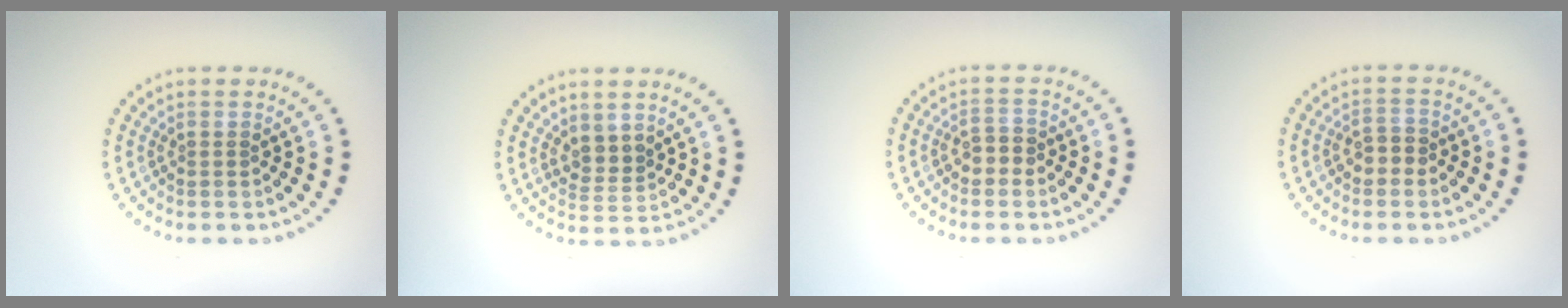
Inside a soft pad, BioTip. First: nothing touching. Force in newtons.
{"total": 1.9, "press": 1.3, "slide": 1.4}
{"total": 1.7, "press": 1.7, "slide": 0.3}
{"total": 1.7, "press": 1.7, "slide": 0.3}